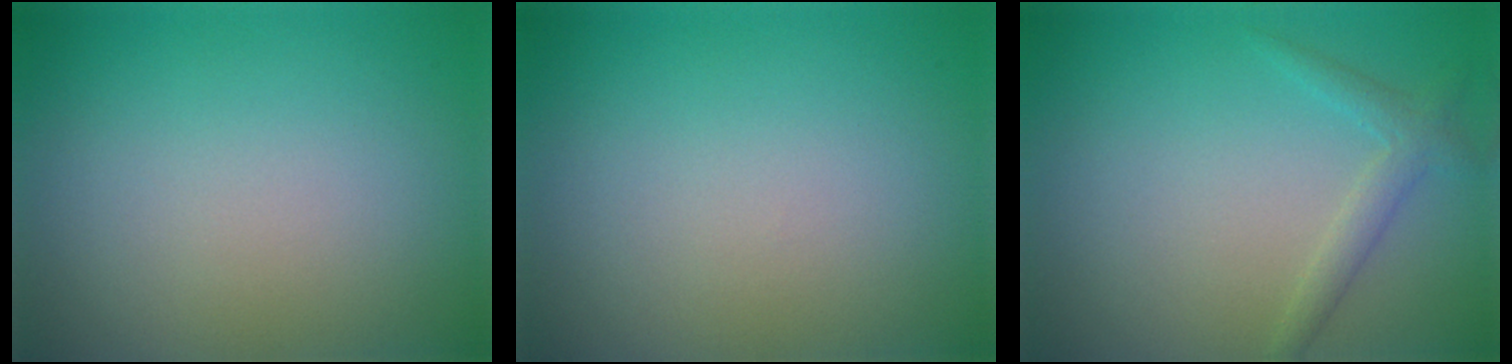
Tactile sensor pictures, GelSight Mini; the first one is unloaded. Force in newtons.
{"total": 0.0}
{"total": 1.9, "press": 1.9, "slide": 0.2}